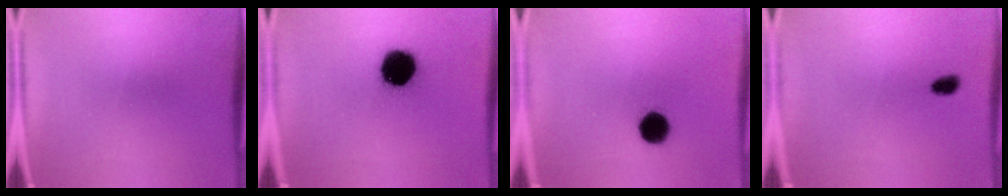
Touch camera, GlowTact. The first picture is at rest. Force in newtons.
{"total": 15.5}
{"total": 7.2}
{"total": 2.2}